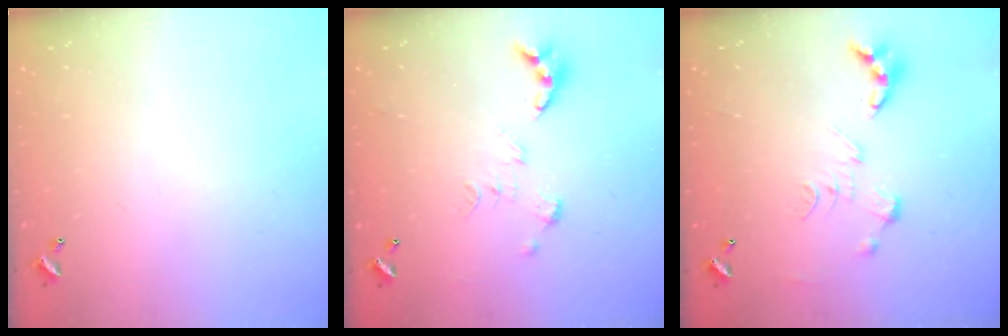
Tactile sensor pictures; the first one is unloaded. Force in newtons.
{"total": 0.0}
{"total": 0.0}